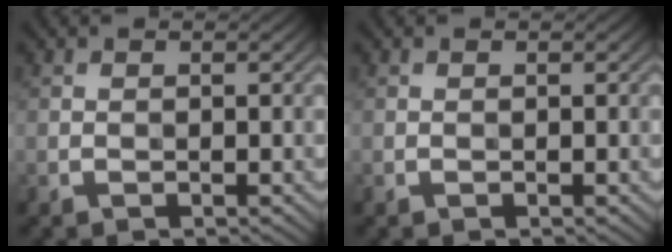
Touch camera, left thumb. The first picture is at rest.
{"total": 0.0}